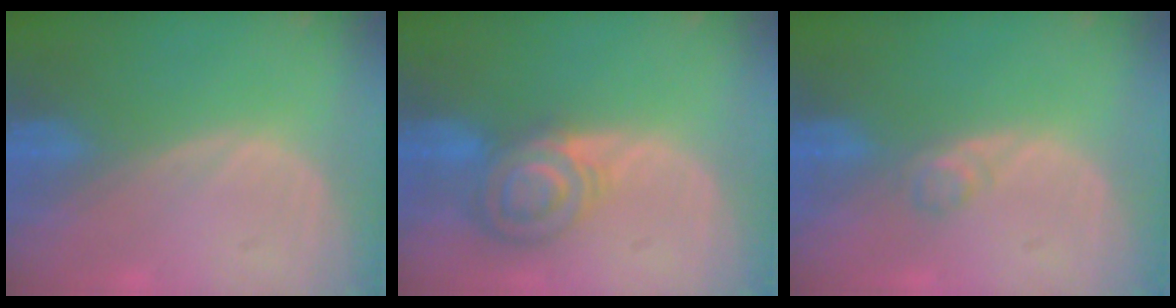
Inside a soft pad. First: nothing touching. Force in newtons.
{"total": 6.8, "press": 6.5, "slide": 2.2}
{"total": 1.6, "press": 1.6, "slide": 0.2}